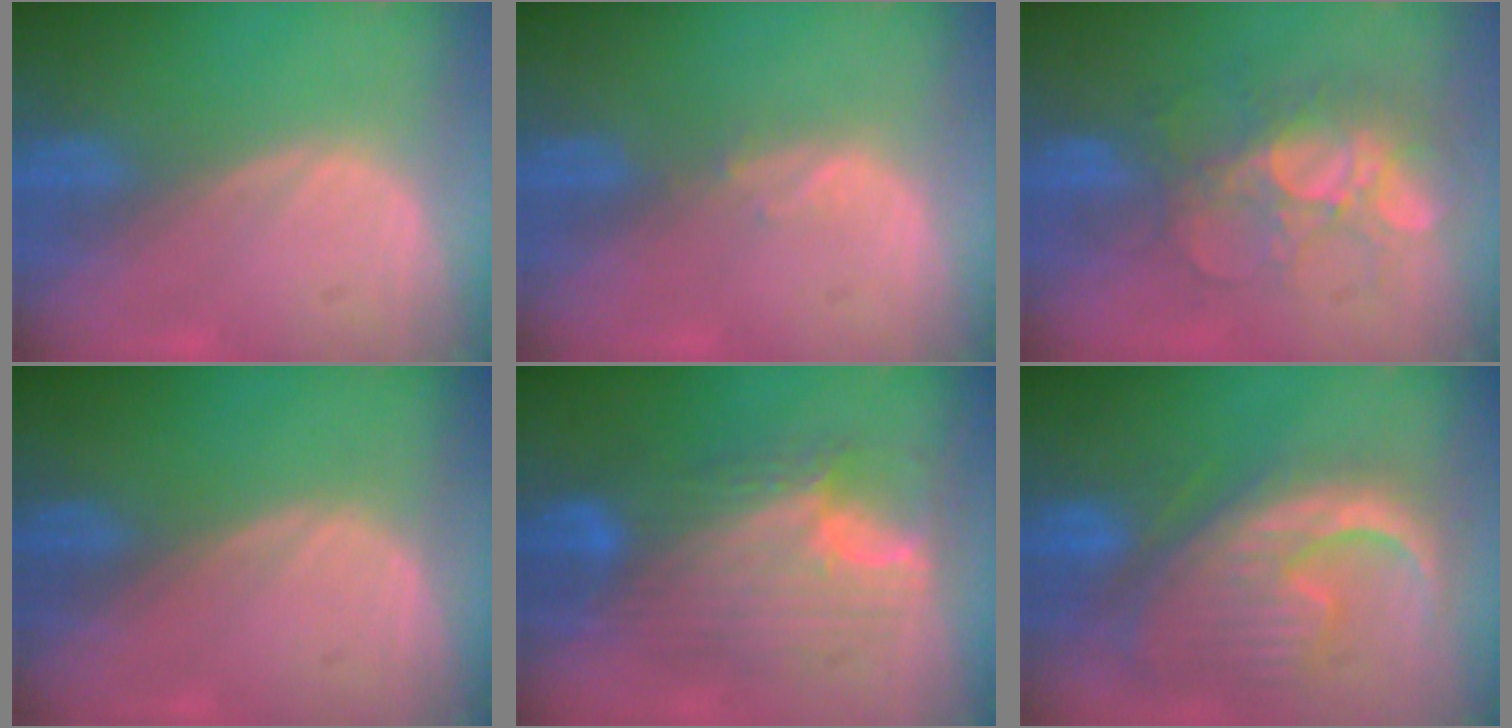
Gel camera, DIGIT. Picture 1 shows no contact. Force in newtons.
{"total": 1.1, "press": 1.0, "slide": 0.4}
{"total": 8.7, "press": 7.8, "slide": 3.7}
{"total": 0.0}
{"total": 10.9, "press": 10.9, "slide": 0.8}
{"total": 13.1, "press": 11.2, "slide": 6.7}